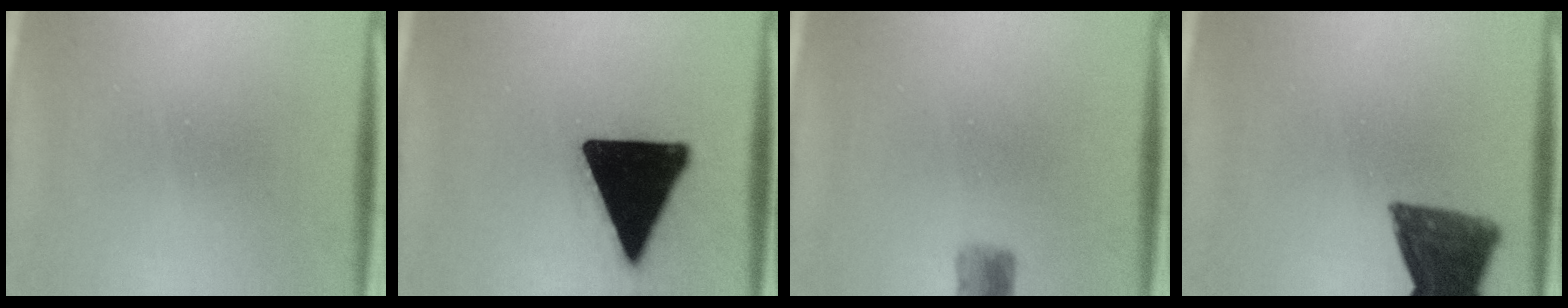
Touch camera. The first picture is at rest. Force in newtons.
{"total": 20.3}
{"total": 2.4}
{"total": 12.0}